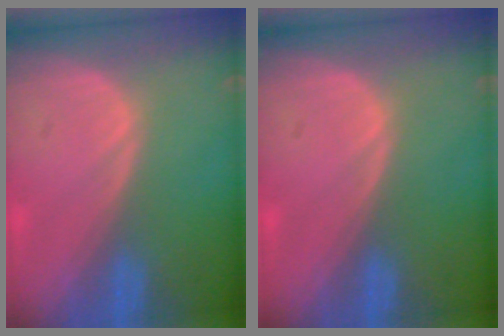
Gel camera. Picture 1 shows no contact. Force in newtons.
{"total": 0.0}